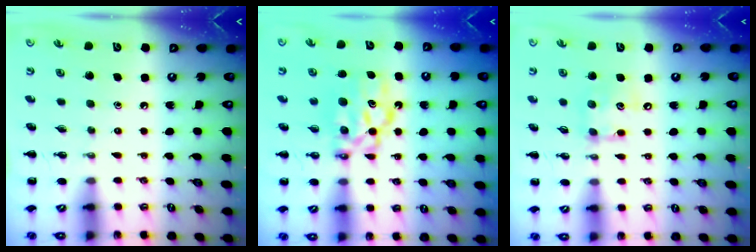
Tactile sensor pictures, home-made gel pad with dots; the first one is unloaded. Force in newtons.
{"total": 7.6, "press": 7.5, "slide": 1.1}
{"total": 8.7, "press": 8.7, "slide": 0.9}